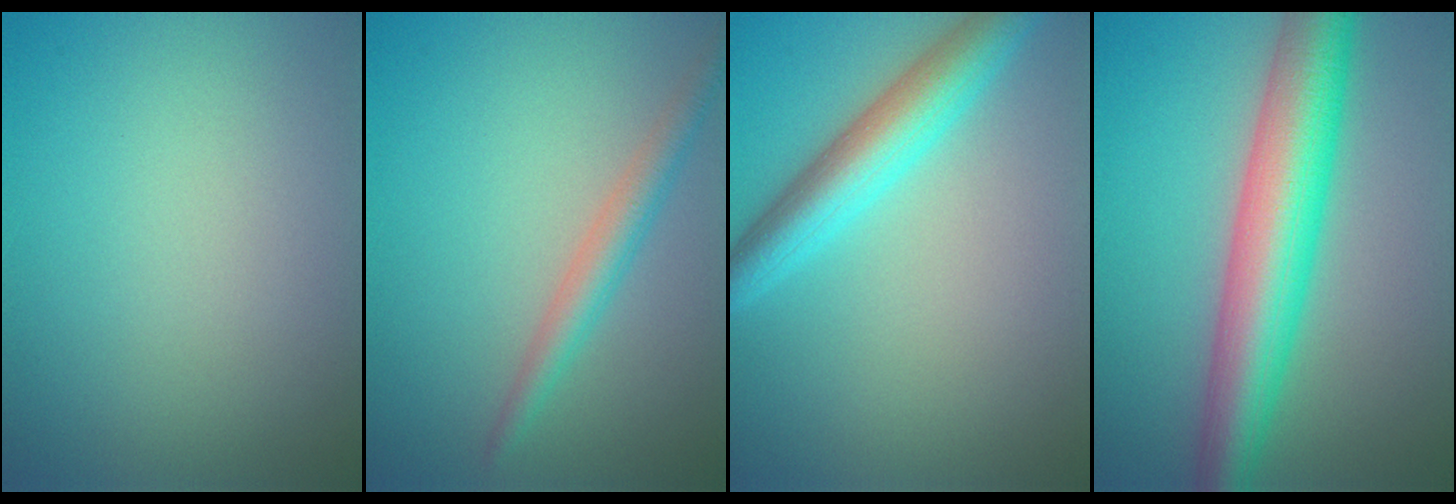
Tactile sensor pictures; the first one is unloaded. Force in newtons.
{"total": 2.8, "press": 2.8, "slide": 0.1}
{"total": 5.2, "press": 5.2, "slide": 0.2}
{"total": 8.9, "press": 8.9, "slide": 0.2}